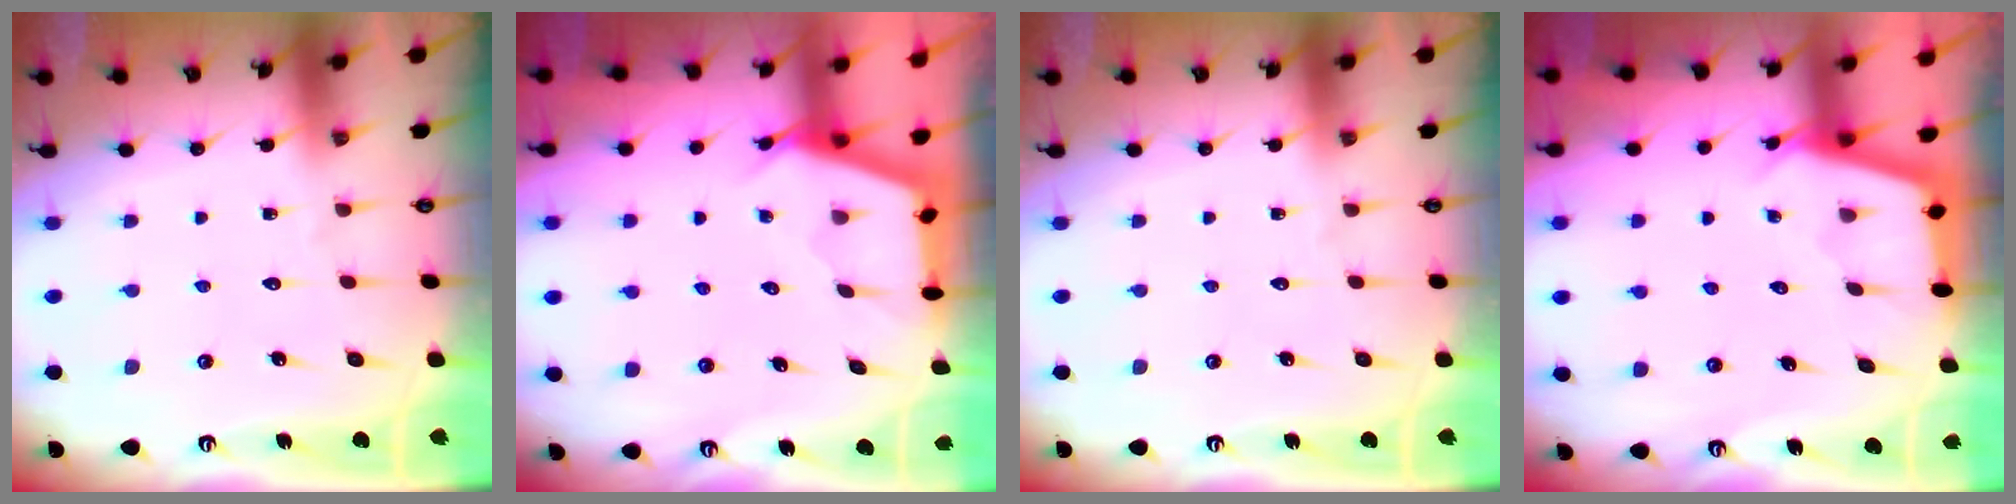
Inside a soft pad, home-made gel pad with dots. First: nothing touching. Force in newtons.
{"total": 3.0, "press": 3.0, "slide": 0.4}
{"total": 0.0}
{"total": 3.0, "press": 2.9, "slide": 0.3}